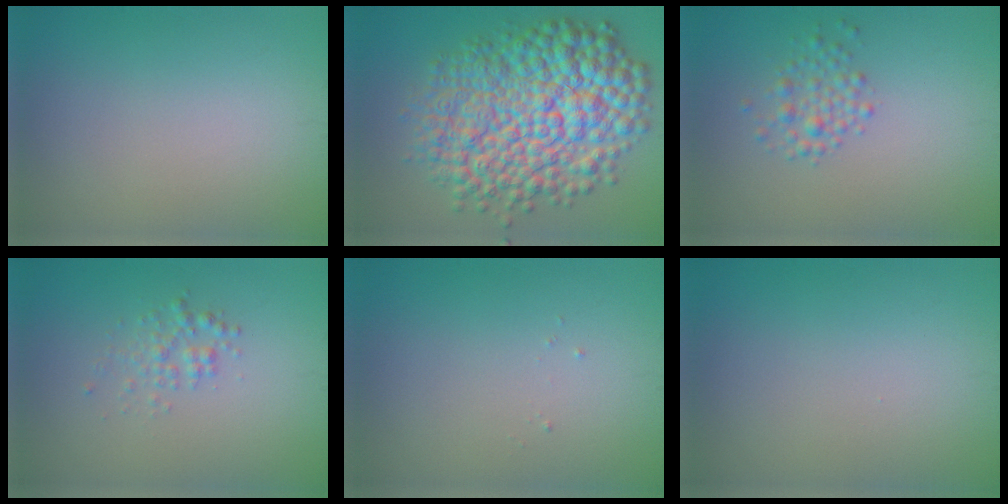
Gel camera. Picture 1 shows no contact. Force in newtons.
{"total": 12.7, "press": 12.7, "slide": 0.1}
{"total": 2.1, "press": 2.1, "slide": 0.1}
{"total": 1.5, "press": 1.5, "slide": 0.0}
{"total": 0.0}
{"total": 0.0}